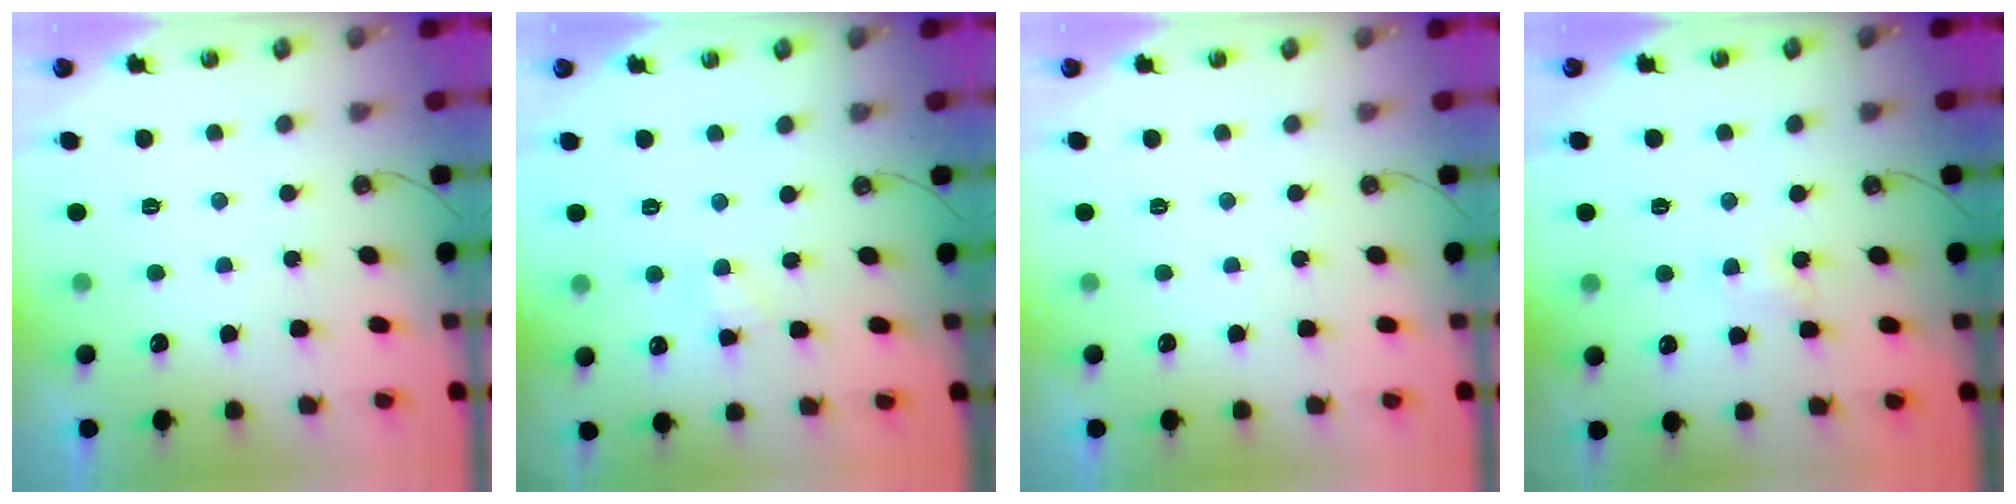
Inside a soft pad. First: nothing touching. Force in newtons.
{"total": 6.1, "press": 6.1, "slide": 0.8}
{"total": 0.0}
{"total": 5.4, "press": 5.4, "slide": 0.6}